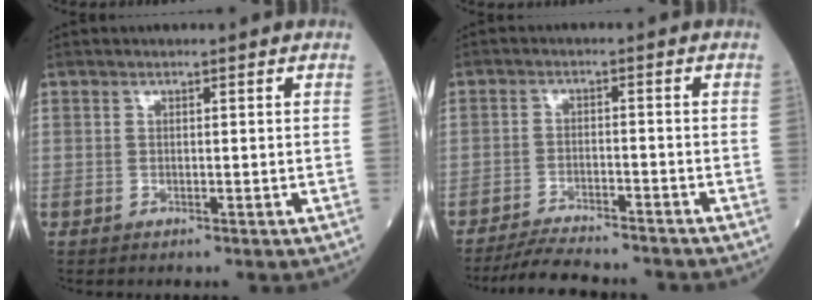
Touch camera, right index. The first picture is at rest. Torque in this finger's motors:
{"motor_torque": [0.57, -0.62, 0.10, 0.02]}